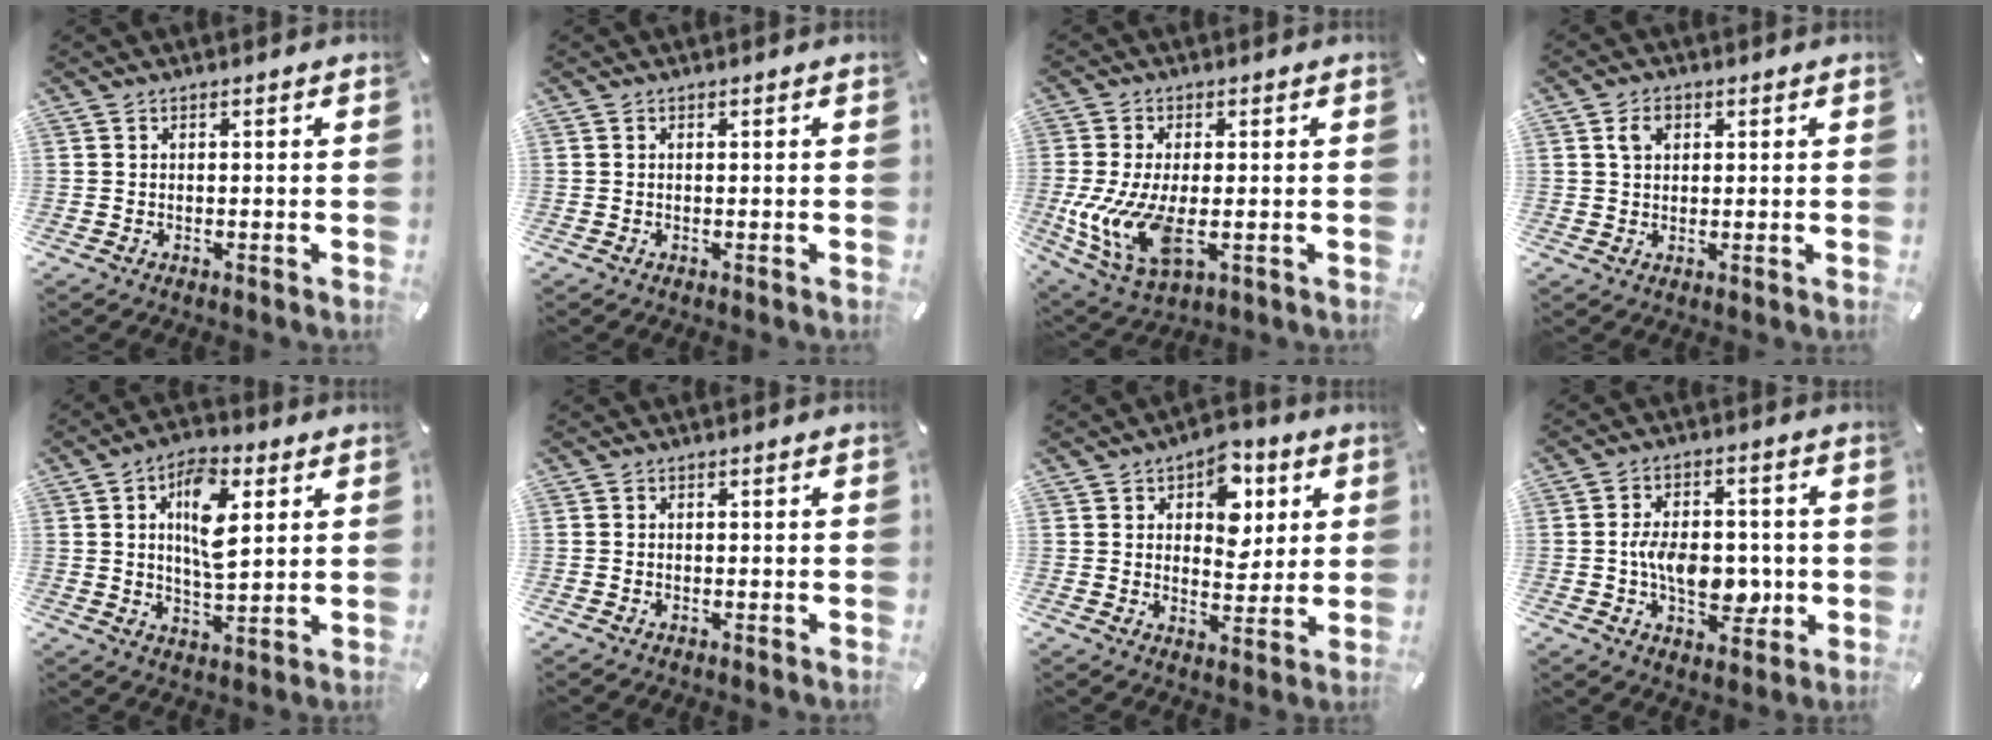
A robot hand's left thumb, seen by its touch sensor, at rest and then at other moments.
{"total": 0.0}
{"total": 14.1, "force": [-1.9, 7.3, 11.9], "torque": [-0.268, -0.019, -0.030]}
{"total": 3.3, "force": [1.3, 2.5, 1.8], "torque": [-0.023, 0.002, 0.019]}
{"total": 11.4, "force": [3.7, 5.9, 9.1], "torque": [-0.150, -0.003, 0.058]}
{"total": 0.6, "force": [-0.2, 0.4, 0.3], "torque": [-0.005, 0.002, -0.005]}
{"total": 9.9, "force": [4.0, 6.8, 5.9], "torque": [-0.060, -0.015, 0.061]}
{"total": 11.6, "force": [-1.5, 7.5, 8.7], "torque": [-0.126, 0.009, -0.022]}